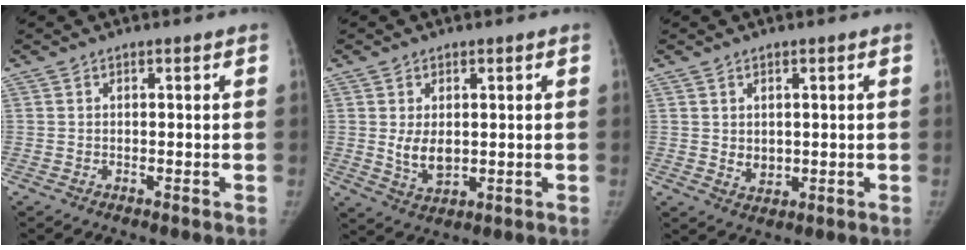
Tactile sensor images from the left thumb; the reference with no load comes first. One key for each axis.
{"total": 5.6, "fx": 0.4, "fy": 3.5, "fz": 4.4, "tx": -0.067, "ty": -0.015, "tz": 0.018}
{"total": 3.2, "fx": 0.5, "fy": 2.5, "fz": 1.9, "tx": -0.020, "ty": -0.010, "tz": 0.017}